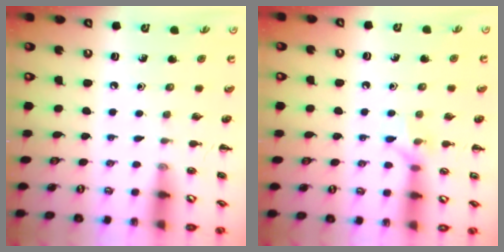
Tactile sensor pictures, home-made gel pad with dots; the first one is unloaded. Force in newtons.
{"total": 6.8, "press": 6.7, "slide": 1.0}